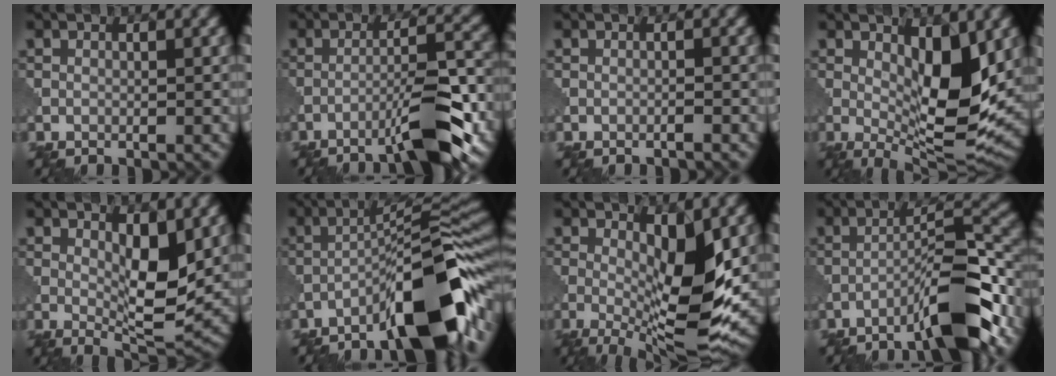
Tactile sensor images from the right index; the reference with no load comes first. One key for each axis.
{"total": 7.1, "fx": -4.4, "fy": 0.9, "fz": 5.5, "tx": -0.079, "ty": 0.015, "tz": -0.074}
{"total": 0.7, "fx": -0.5, "fy": 0.1, "fz": 0.4, "tx": 0.000, "ty": -0.001, "tz": -0.013}
{"total": 8.4, "fx": 1.3, "fy": 2.8, "fz": 7.8, "tx": -0.124, "ty": -0.010, "tz": 0.030}
{"total": 5.4, "fx": 1.2, "fy": 1.6, "fz": 5.0, "tx": -0.078, "ty": -0.011, "tz": 0.027}
{"total": 12.6, "fx": -7.1, "fy": 2.5, "fz": 10.1, "tx": -0.144, "ty": 0.016, "tz": -0.115}
{"total": 8.7, "fx": 0.1, "fy": 2.4, "fz": 8.3, "tx": -0.140, "ty": -0.010, "tz": 0.005}
{"total": 8.6, "fx": -5.4, "fy": 1.4, "fz": 6.5, "tx": -0.098, "ty": 0.017, "tz": -0.093}